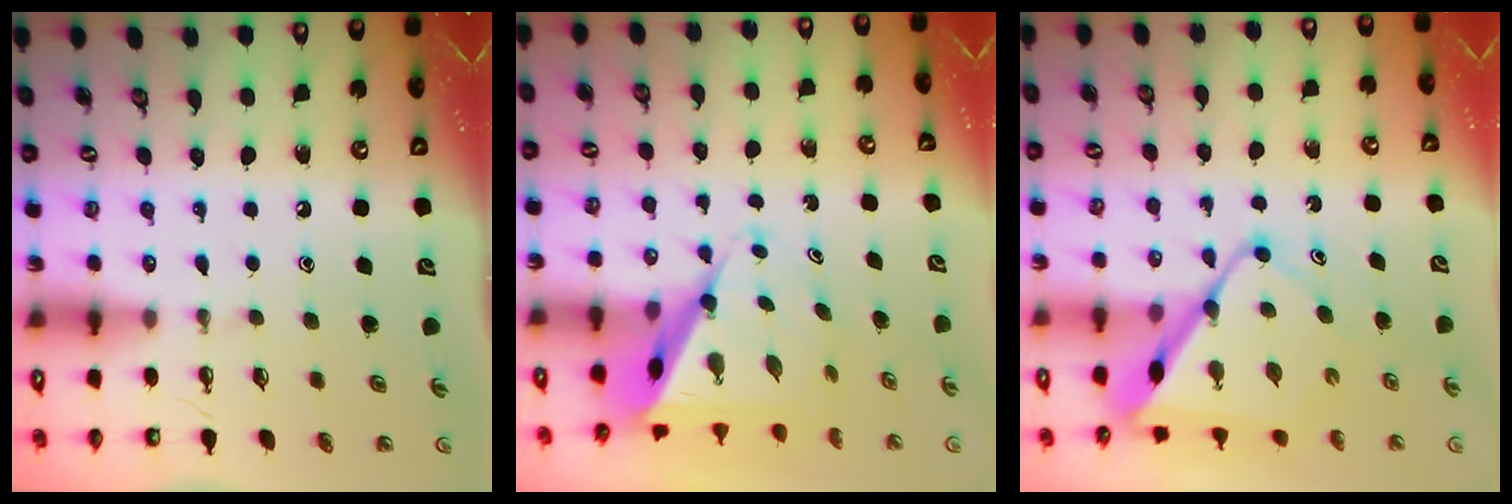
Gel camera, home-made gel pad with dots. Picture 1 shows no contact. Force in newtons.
{"total": 10.0, "press": 9.9, "slide": 0.9}
{"total": 12.5, "press": 12.5, "slide": 1.1}